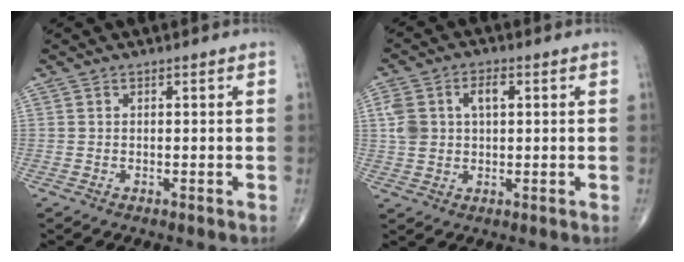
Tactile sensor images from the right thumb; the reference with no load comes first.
{"total": 7.8, "force": [1.9, 4.9, 5.8], "torque": [-0.109, 0.013, 0.038]}